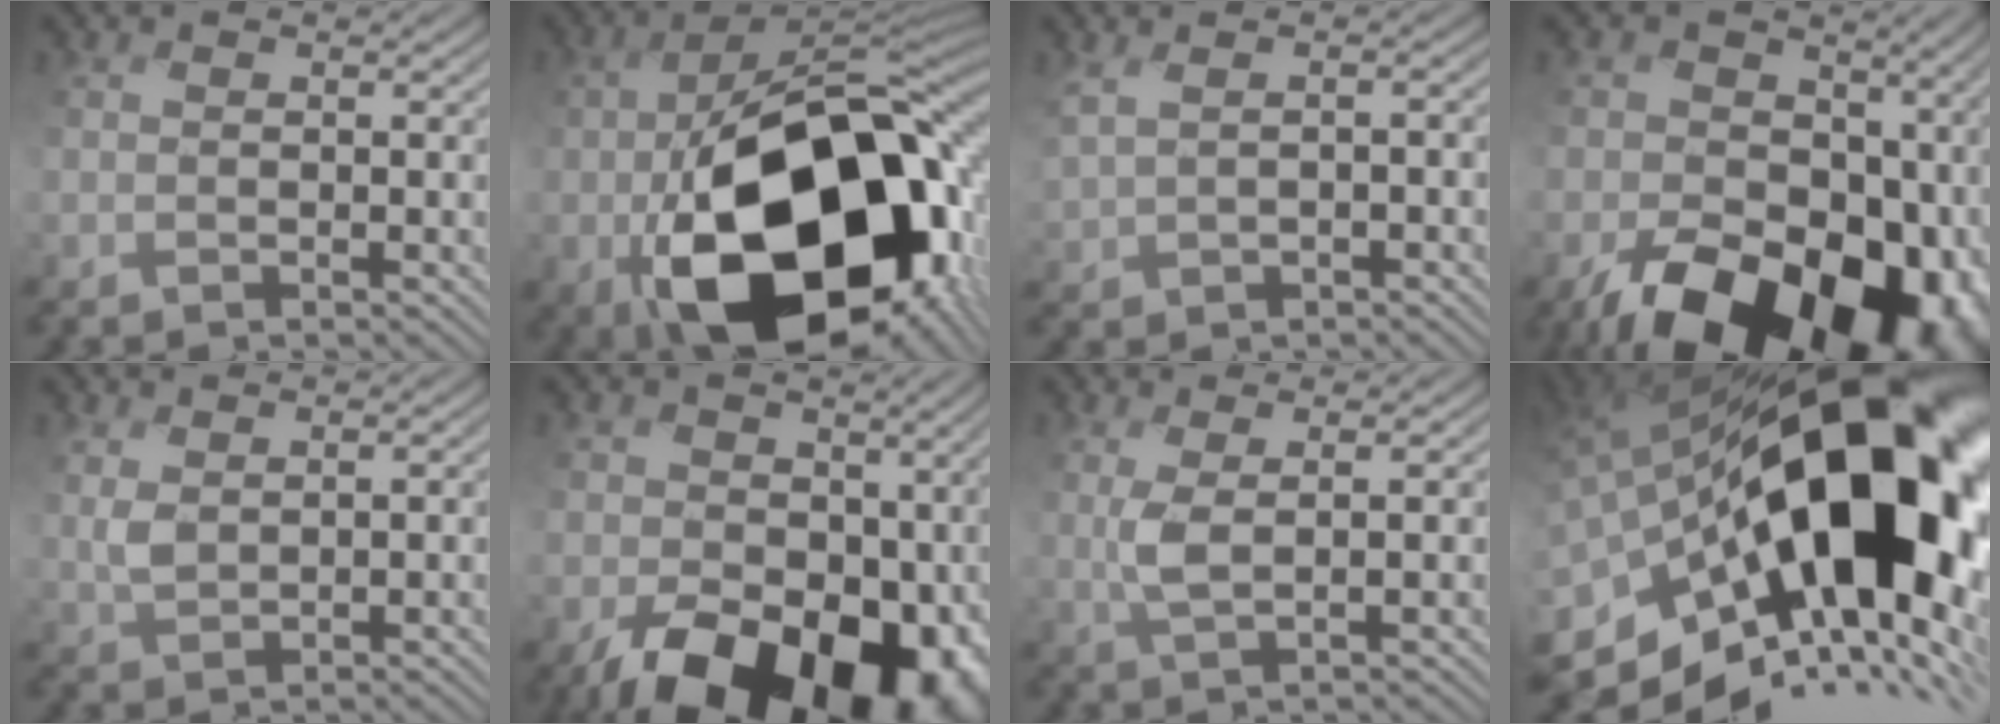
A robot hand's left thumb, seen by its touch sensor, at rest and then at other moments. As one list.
[{"total": 21.9, "force": [-6.2, 13.5, 16.1], "torque": [-0.291, -0.058, -0.073]}, {"total": 3.4, "force": [0.5, 2.0, 2.7], "torque": [-0.072, -0.003, 0.017]}, {"total": 21.8, "force": [-8.3, 15.2, 13.3], "torque": [-0.218, -0.067, -0.103]}, {"total": 2.3, "force": [1.3, 1.2, 1.4], "torque": [-0.042, -0.002, 0.031]}, {"total": 18.6, "force": [-4.3, 13.4, 12.3], "torque": [-0.183, -0.058, -0.047]}, {"total": 3.2, "force": [1.1, 0.7, 2.9], "torque": [-0.064, 0.002, 0.020]}, {"total": 21.9, "force": [-1.4, 12.1, 18.2], "torque": [-0.342, -0.050, -0.005]}]